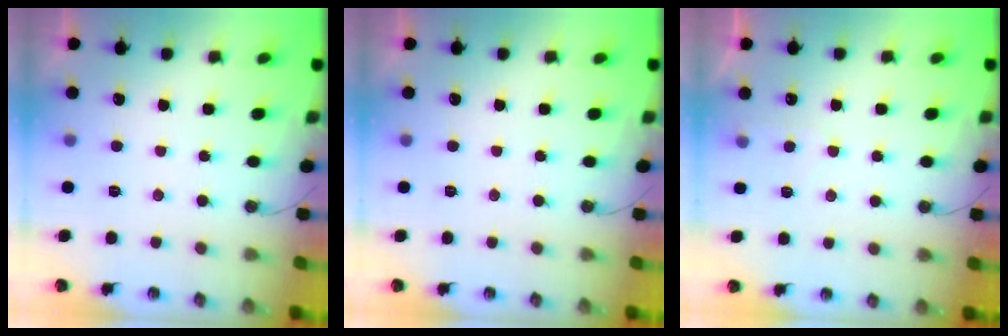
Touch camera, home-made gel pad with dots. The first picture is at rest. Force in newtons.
{"total": 0.0}
{"total": 3.6, "press": 3.5, "slide": 0.4}